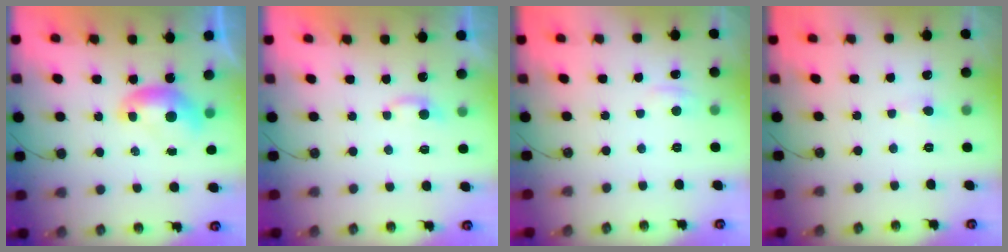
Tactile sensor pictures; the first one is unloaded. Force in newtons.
{"total": 3.7, "press": 3.6, "slide": 0.4}
{"total": 1.9, "press": 1.8, "slide": 0.6}
{"total": 0.7, "press": 0.5, "slide": 0.5}